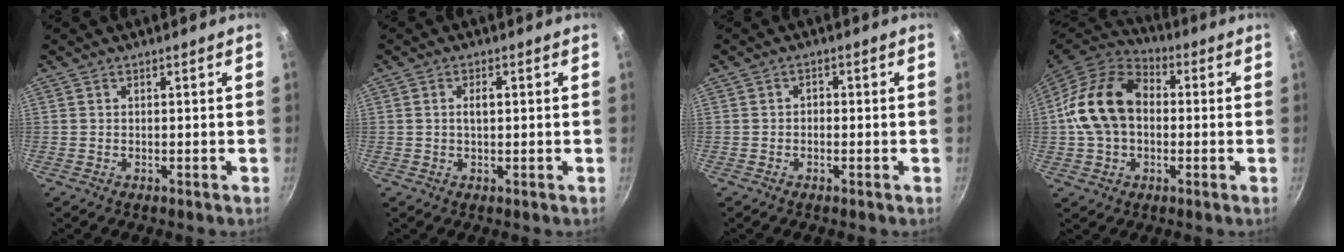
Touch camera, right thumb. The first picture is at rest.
{"total": 2.4, "force": [0.3, 1.2, 2.0], "torque": [-0.030, 0.006, 0.004]}
{"total": 1.3, "force": [-0.3, 1.0, 0.7], "torque": [-0.010, 0.007, -0.008]}
{"total": 16.9, "force": [0.4, 12.2, 11.6], "torque": [-0.194, 0.035, -0.005]}